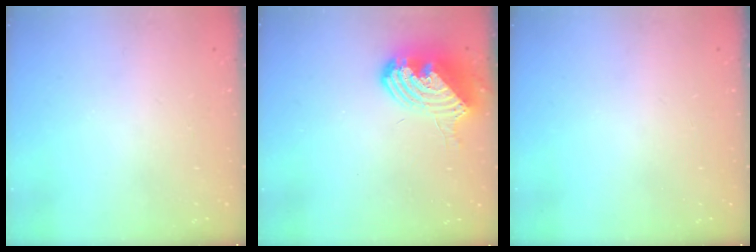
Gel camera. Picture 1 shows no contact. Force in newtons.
{"total": 13.5, "press": 13.5, "slide": 1.5}
{"total": 0.0}